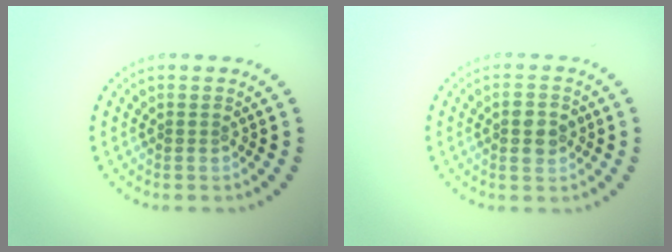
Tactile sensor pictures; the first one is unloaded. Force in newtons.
{"total": 2.5, "press": 2.5, "slide": 0.2}